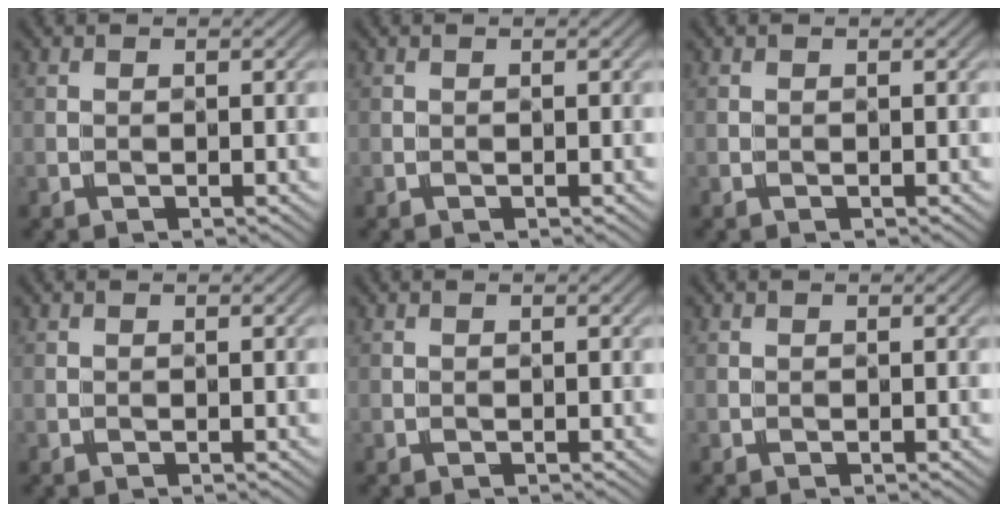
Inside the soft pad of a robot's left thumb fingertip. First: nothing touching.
{"total": 0.0}
{"total": 0.0}
{"total": 0.0}
{"total": 0.0}
{"total": 0.0}